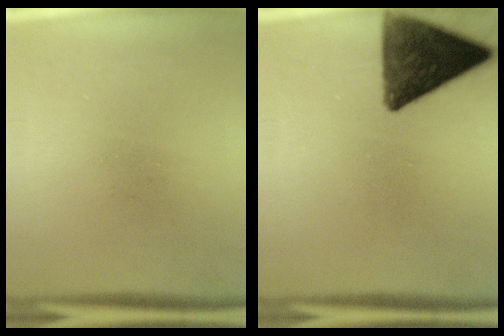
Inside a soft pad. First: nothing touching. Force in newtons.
{"total": 12.4}